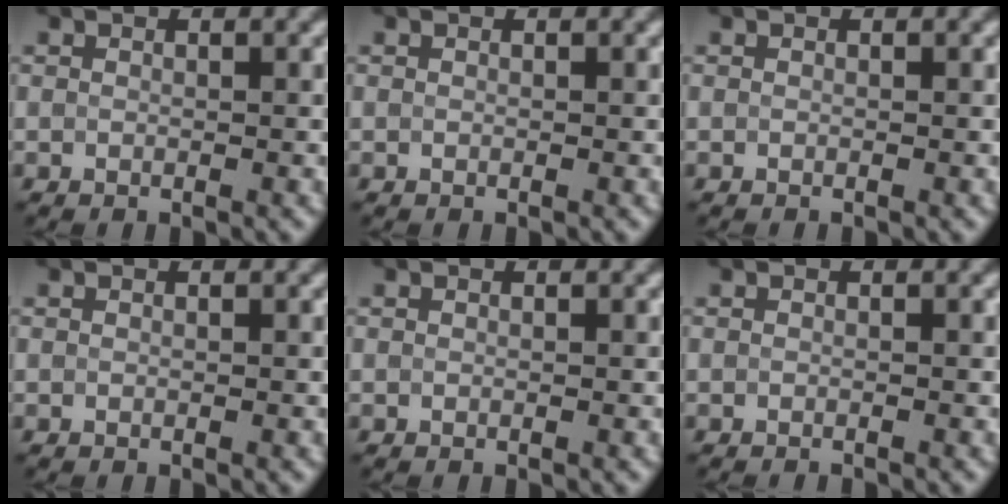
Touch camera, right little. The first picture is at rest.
{"total": 0.0}
{"total": 0.0}
{"total": 0.0}
{"total": 0.0}
{"total": 0.6, "force": [-0.5, 0.1, 0.3], "torque": [0.002, -0.002, -0.009]}